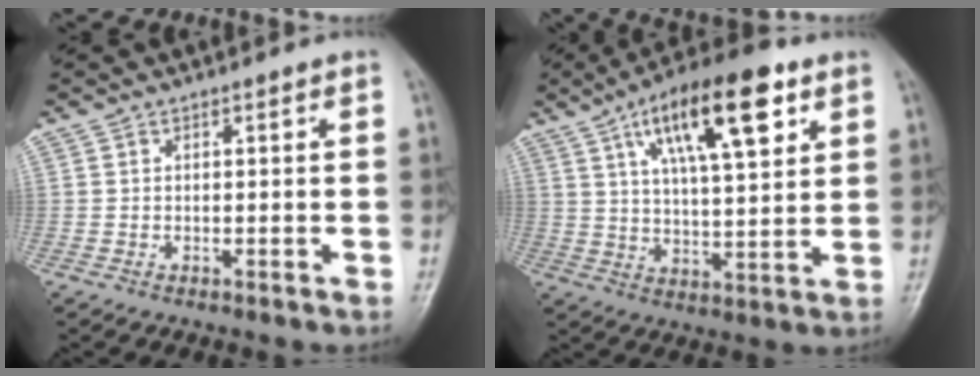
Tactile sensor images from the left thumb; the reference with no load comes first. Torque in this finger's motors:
{"motor_torque": [0.66, 0.78, 1.83, -0.95, 0.18]}